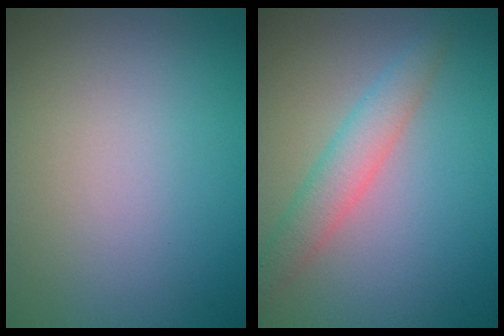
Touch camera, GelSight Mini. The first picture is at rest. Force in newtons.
{"total": 3.1, "press": 3.1, "slide": 0.2}